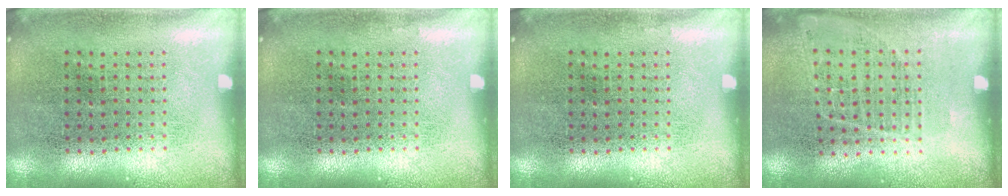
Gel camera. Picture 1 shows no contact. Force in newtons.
{"total": 0.0}
{"total": 0.0}
{"total": 0.9, "press": 0.8, "slide": 0.4}